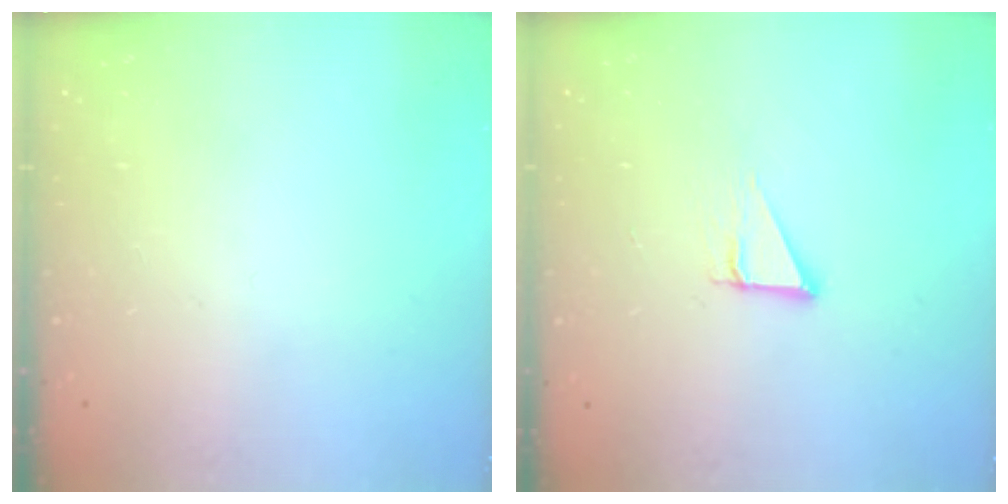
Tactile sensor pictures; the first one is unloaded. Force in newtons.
{"total": 3.1, "press": 2.4, "slide": 1.9}